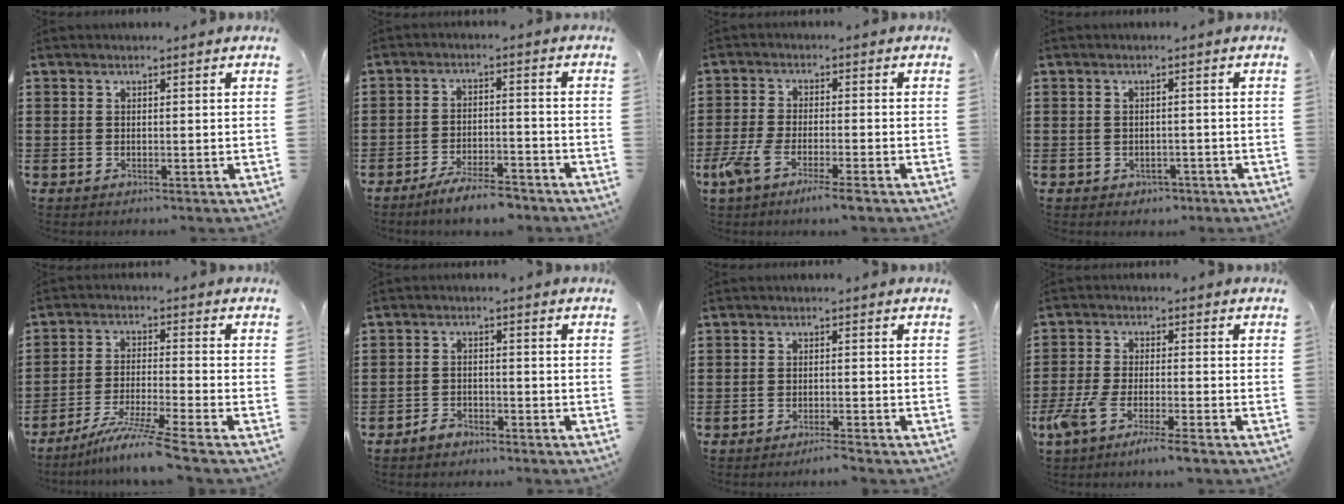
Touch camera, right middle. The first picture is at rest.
{"total": 5.6, "force": [-5.0, 0.6, 2.5], "torque": [-0.045, -0.001, -0.094]}
{"total": 5.4, "force": [-3.7, 0.5, 4.0], "torque": [-0.090, -0.016, -0.070]}
{"total": 1.0, "force": [-0.8, 0.6, 0.0], "torque": [-0.005, 0.001, -0.020]}
{"total": 7.1, "force": [-5.8, -0.7, 4.0], "torque": [-0.076, -0.020, -0.112]}
{"total": 2.3, "force": [-2.0, 0.9, 0.5], "torque": [-0.015, 0.003, -0.042]}
{"total": 1.7, "force": [-1.5, -0.2, 0.6], "torque": [-0.010, -0.001, -0.029]}
{"total": 5.8, "force": [-4.3, 0.3, 3.9], "torque": [-0.090, -0.019, -0.081]}